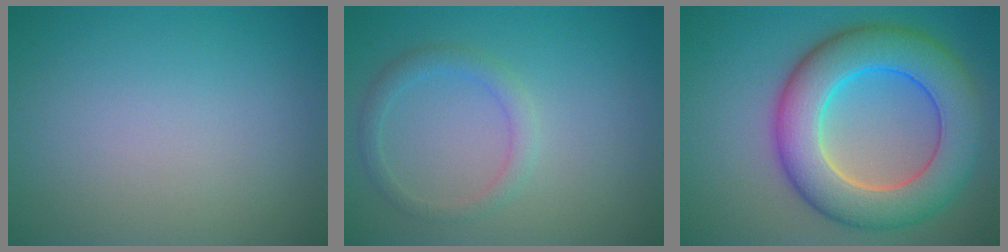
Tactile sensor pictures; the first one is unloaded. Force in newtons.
{"total": 1.9, "press": 1.9, "slide": 0.1}
{"total": 10.0, "press": 9.9, "slide": 0.2}